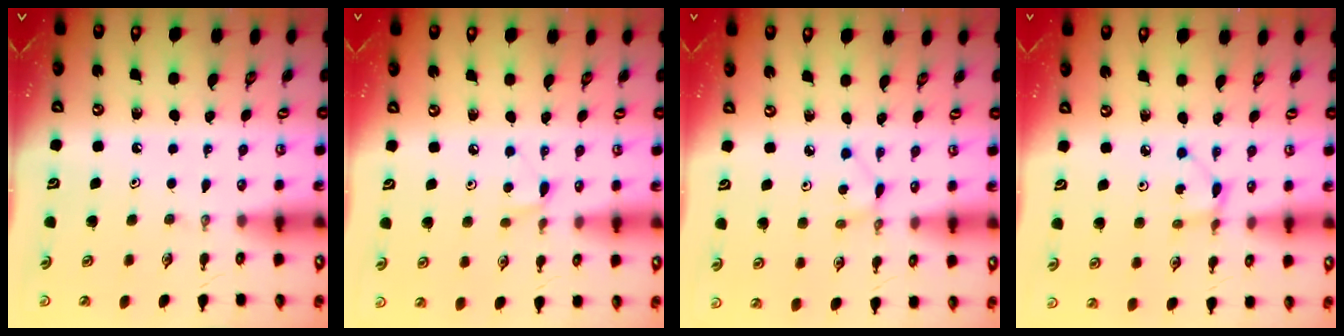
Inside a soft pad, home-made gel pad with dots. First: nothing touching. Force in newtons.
{"total": 4.5, "press": 4.5, "slide": 0.6}
{"total": 1.9, "press": 1.9, "slide": 0.2}
{"total": 1.9, "press": 1.9, "slide": 0.3}